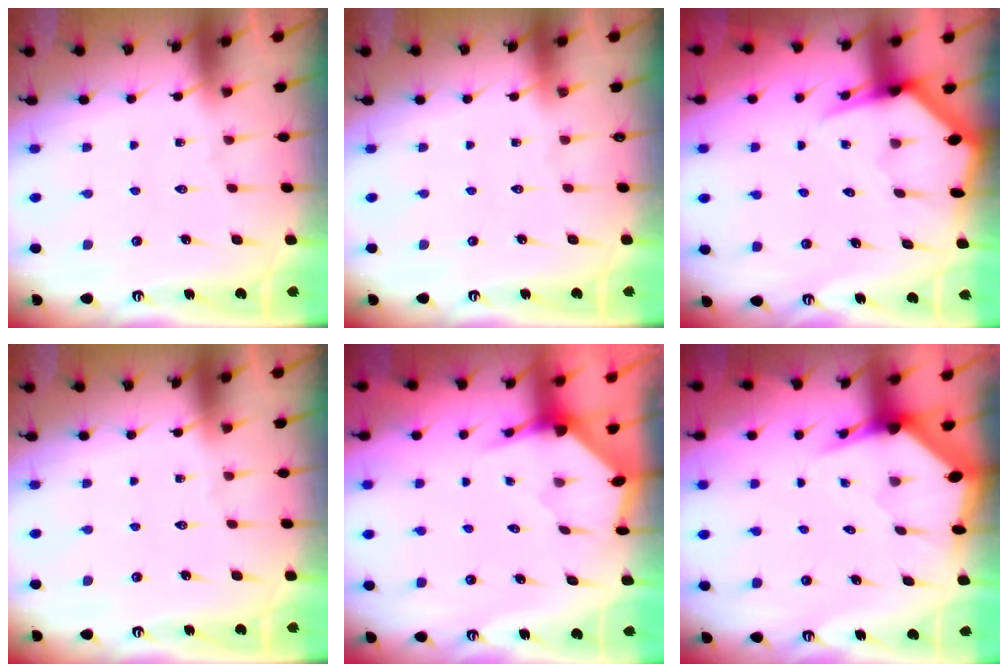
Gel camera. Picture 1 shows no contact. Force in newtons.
{"total": 0.0}
{"total": 5.1, "press": 5.1, "slide": 0.6}
{"total": 0.0}
{"total": 3.2, "press": 3.2, "slide": 0.3}
{"total": 3.7, "press": 3.7, "slide": 0.2}